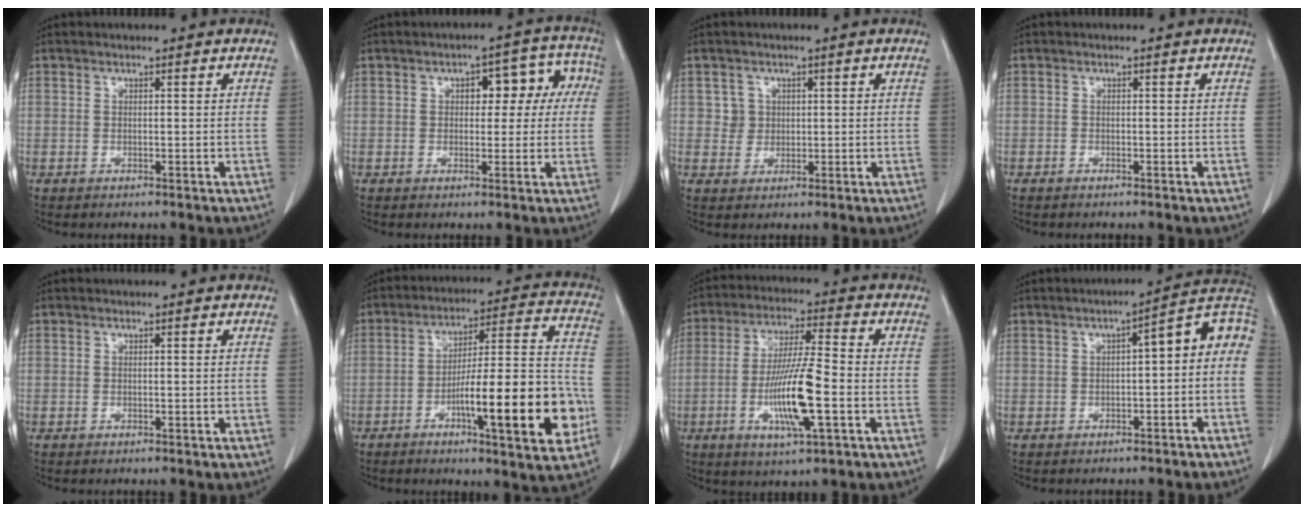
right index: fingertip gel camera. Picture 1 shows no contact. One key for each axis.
{"total": 7.4, "fx": 1.2, "fy": 4.0, "fz": 6.1, "tx": -0.058, "ty": 0.042, "tz": 0.014}
{"total": 2.5, "fx": 0.7, "fy": 2.4, "fz": 0.1, "tx": 0.009, "ty": 0.001, "tz": 0.010}
{"total": 0.0}
{"total": 0.0}
{"total": 18.4, "fx": -6.2, "fy": 2.2, "fz": 17.2, "tx": -0.245, "ty": 0.013, "tz": -0.089}
{"total": 12.3, "fx": -3.3, "fy": 1.0, "fz": 11.8, "tx": -0.229, "ty": -0.010, "tz": -0.063}
{"total": 9.0, "fx": -0.7, "fy": 2.8, "fz": 8.6, "tx": -0.113, "ty": 0.040, "tz": -0.011}